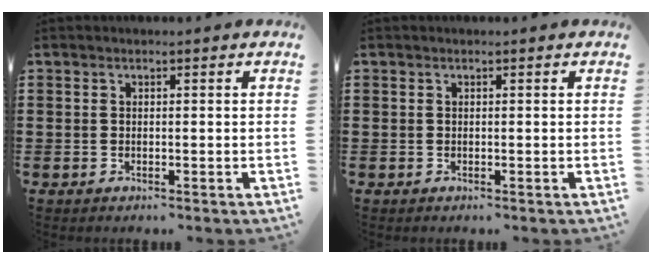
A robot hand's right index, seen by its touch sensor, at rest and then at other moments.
{"total": 0.0}